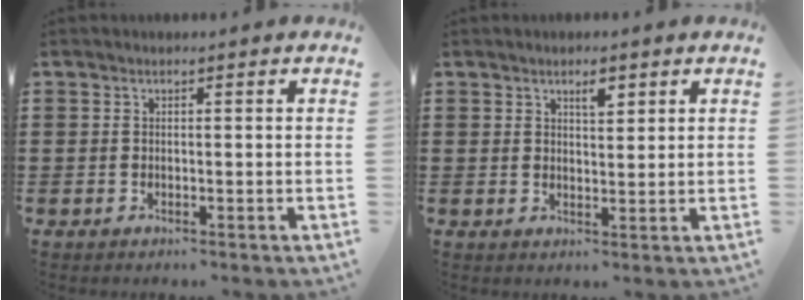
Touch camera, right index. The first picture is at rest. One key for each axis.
{"total": 2.4, "fx": 1.5, "fy": 0.9, "fz": 1.7, "tx": -0.028, "ty": 0.001, "tz": 0.024}